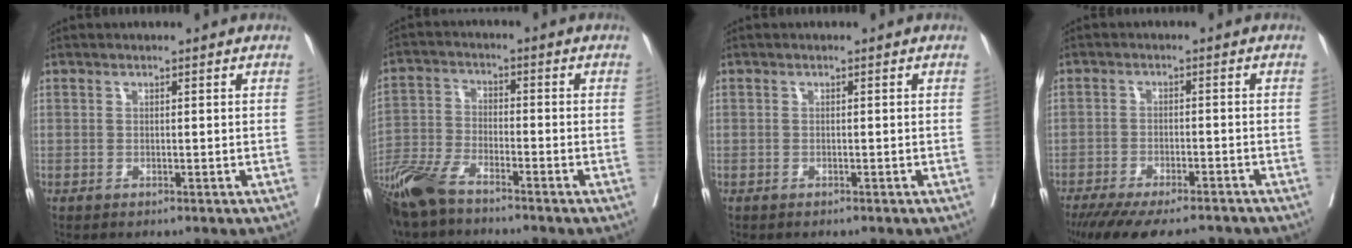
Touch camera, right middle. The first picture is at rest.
{"total": 10.1, "force": [-8.0, 2.6, 5.5], "torque": [-0.120, -0.028, -0.159]}
{"total": 0.0}
{"total": 15.3, "force": [-12.8, 4.0, 7.4], "torque": [-0.141, -0.024, -0.182]}